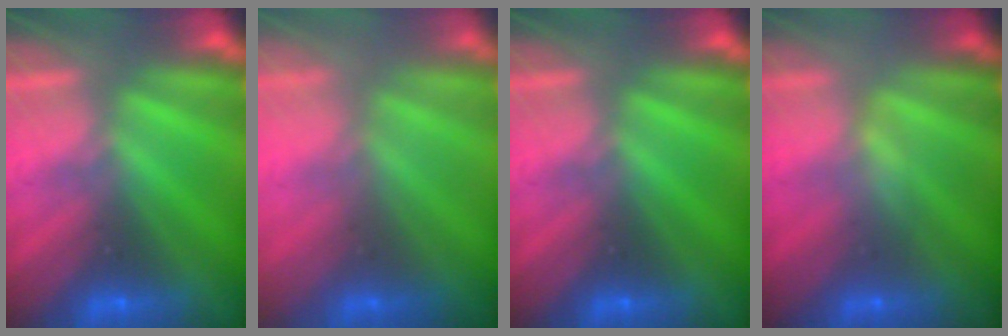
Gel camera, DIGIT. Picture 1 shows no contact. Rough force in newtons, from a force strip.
{"total": 2.8}
{"total": 0.0}
{"total": 2.1}